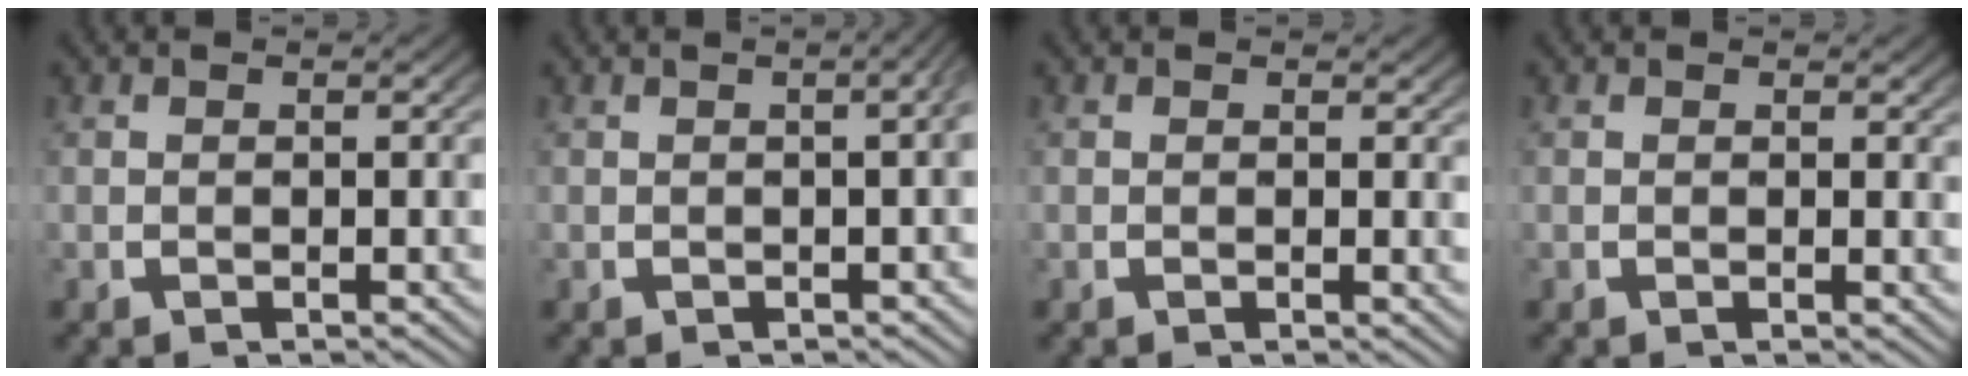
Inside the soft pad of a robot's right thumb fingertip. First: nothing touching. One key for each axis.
{"total": 3.5, "fx": 0.2, "fy": 1.4, "fz": 3.2, "tx": -0.032, "ty": 0.016, "tz": -0.002}
{"total": 0.8, "fx": 0.5, "fy": 0.4, "fz": 0.4, "tx": -0.003, "ty": -0.001, "tz": 0.006}
{"total": 0.8, "fx": 0.6, "fy": 0.4, "fz": 0.4, "tx": -0.002, "ty": -0.002, "tz": 0.007}